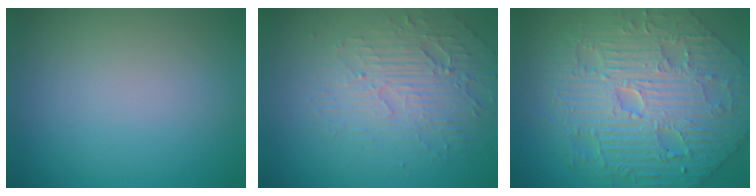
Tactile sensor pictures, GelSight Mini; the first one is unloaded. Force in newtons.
{"total": 3.8, "press": 3.3, "slide": 1.8}
{"total": 9.4, "press": 7.1, "slide": 6.3}